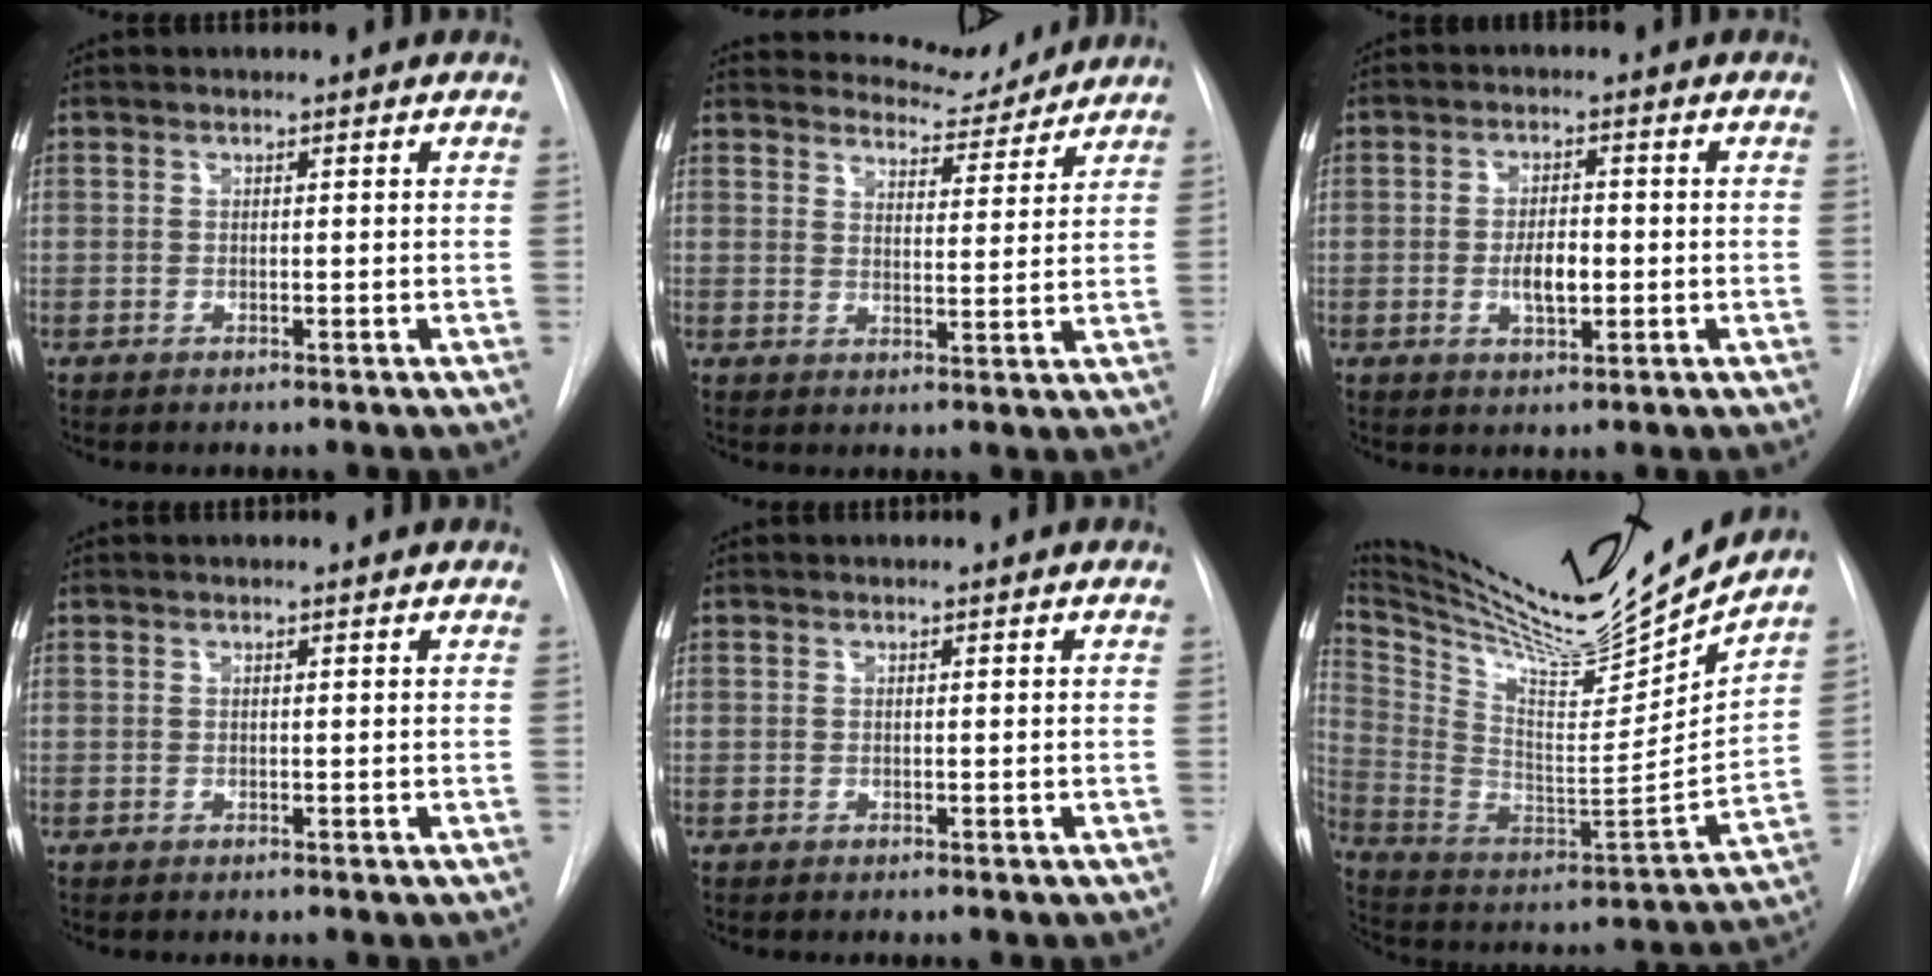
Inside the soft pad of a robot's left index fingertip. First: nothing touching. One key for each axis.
{"total": 6.7, "fx": 6.6, "fy": 1.4, "fz": 0.1, "tx": 0.001, "ty": -0.014, "tz": 0.088}
{"total": 4.3, "fx": -1.5, "fy": 1.7, "fz": 3.7, "tx": -0.062, "ty": -0.006, "tz": -0.020}
{"total": 0.6, "fx": 0.5, "fy": -0.1, "fz": 0.4, "tx": -0.007, "ty": 0.006, "tz": 0.005}
{"total": 0.0}
{"total": 24.9, "fx": 22.6, "fy": 1.3, "fz": 10.6, "tx": -0.199, "ty": -0.070, "tz": 0.357}